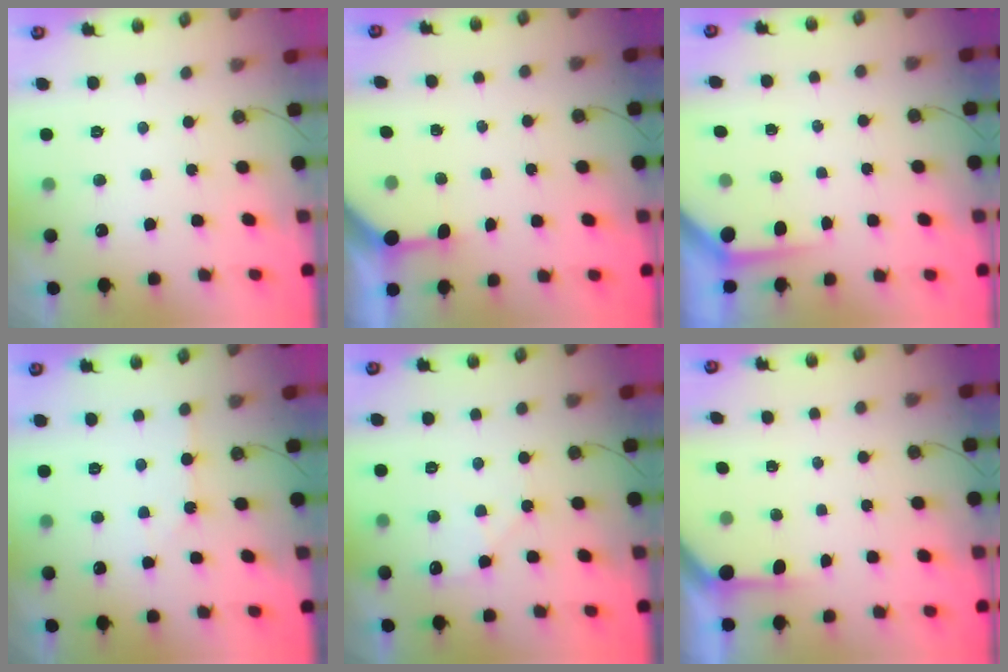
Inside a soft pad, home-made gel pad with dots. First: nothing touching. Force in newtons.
{"total": 3.3, "press": 3.3, "slide": 0.4}
{"total": 3.6, "press": 3.6, "slide": 0.3}
{"total": 3.8, "press": 3.8, "slide": 0.6}
{"total": 5.4, "press": 5.4, "slide": 0.8}
{"total": 2.1, "press": 2.1, "slide": 0.3}